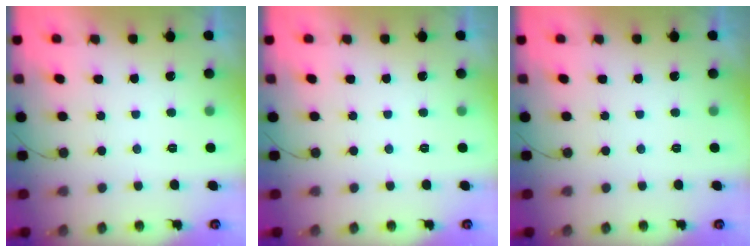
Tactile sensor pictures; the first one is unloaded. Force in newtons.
{"total": 0.0}
{"total": 0.0}